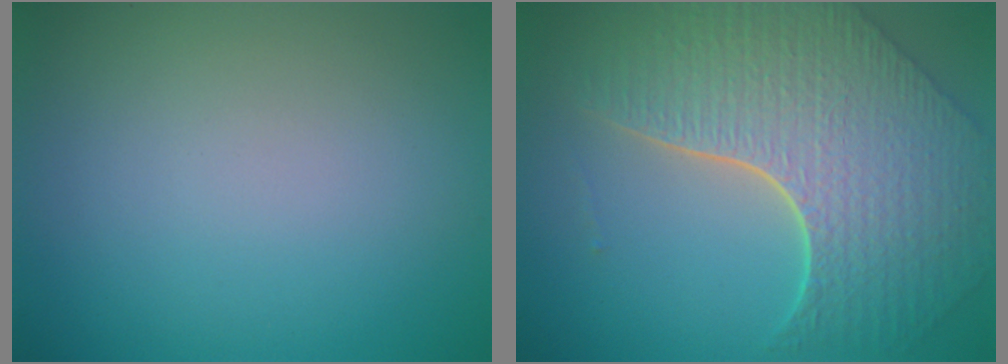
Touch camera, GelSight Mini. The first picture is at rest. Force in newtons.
{"total": 8.3, "press": 5.9, "slide": 5.7}